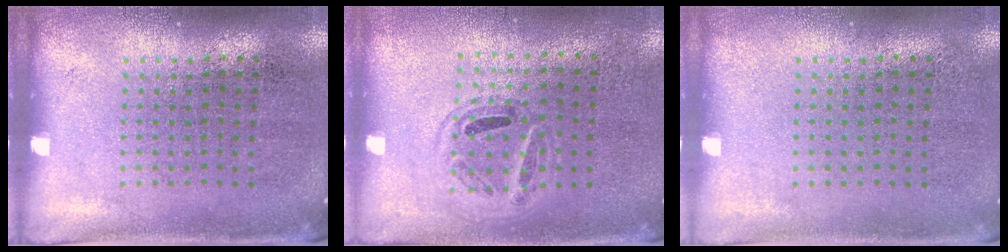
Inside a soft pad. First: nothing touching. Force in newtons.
{"total": 0.9, "press": 0.9, "slide": 0.3}
{"total": 0.0}